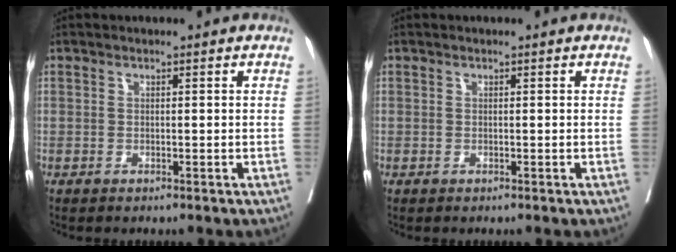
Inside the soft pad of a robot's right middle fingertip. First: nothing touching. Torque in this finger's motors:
{"motor_torque": [0.00, 0.00, 0.00, 0.00]}